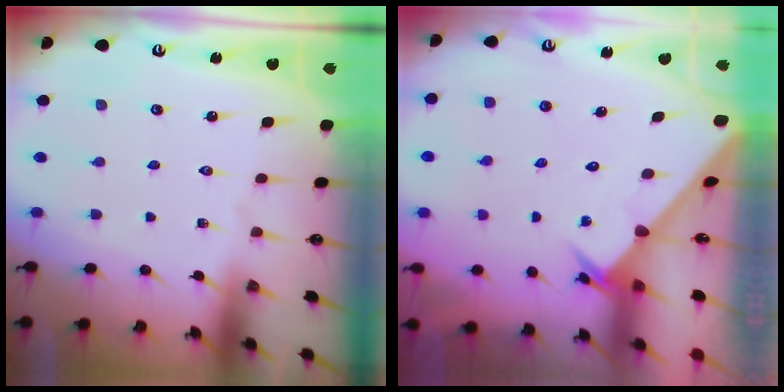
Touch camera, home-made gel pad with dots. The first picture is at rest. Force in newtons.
{"total": 2.4, "press": 2.4, "slide": 0.2}